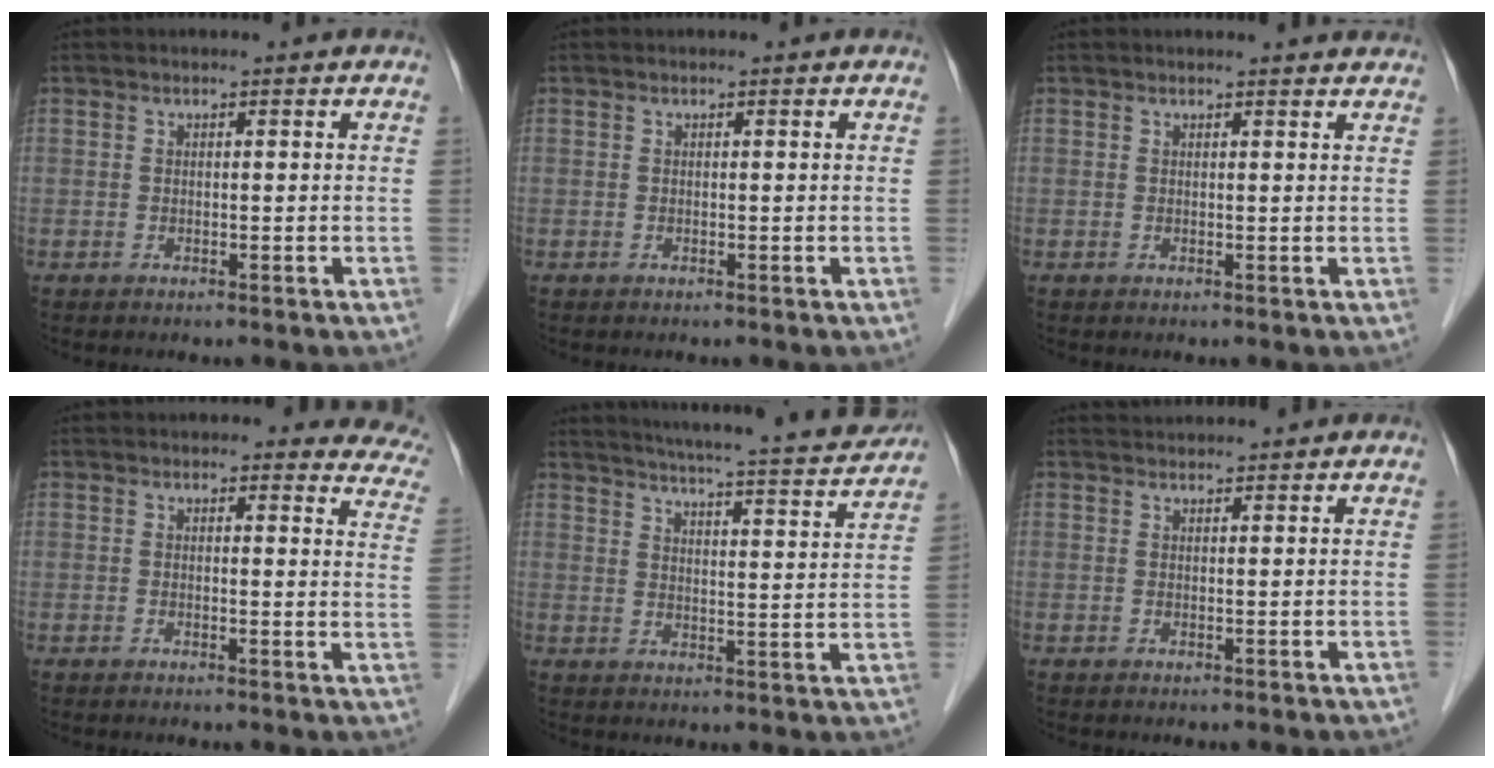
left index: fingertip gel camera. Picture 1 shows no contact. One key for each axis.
{"total": 0.0}
{"total": 3.0, "fx": 2.9, "fy": 0.1, "fz": 0.5, "tx": -0.011, "ty": 0.001, "tz": 0.023}
{"total": 10.1, "fx": 9.7, "fy": 2.5, "fz": 1.5, "tx": 0.031, "ty": -0.046, "tz": 0.061}
{"total": 19.2, "fx": 17.5, "fy": 1.3, "fz": 7.7, "tx": -0.119, "ty": -0.024, "tz": 0.222}
{"total": 3.9, "fx": 3.9, "fy": 0.3, "fz": 0.5, "tx": -0.012, "ty": 0.033, "tz": 0.058}